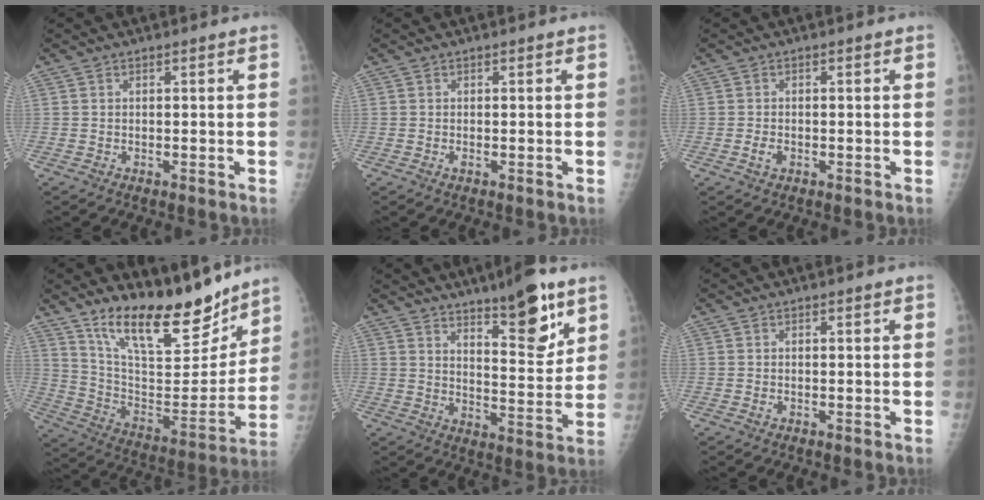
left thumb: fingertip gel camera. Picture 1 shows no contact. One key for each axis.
{"total": 0.6, "fx": -0.1, "fy": 0.3, "fz": 0.5, "tx": -0.008, "ty": -0.001, "tz": -0.002}
{"total": 1.8, "fx": -0.6, "fy": 1.2, "fz": 1.2, "tx": -0.020, "ty": 0.001, "tz": -0.012}
{"total": 21.8, "fx": 16.6, "fy": 7.2, "fz": 12.2, "tx": -0.149, "ty": -0.100, "tz": 0.283}
{"total": 12.9, "fx": 8.3, "fy": 3.6, "fz": 9.2, "tx": -0.107, "ty": -0.059, "tz": 0.128}
{"total": 0.6, "fx": -0.1, "fy": 0.4, "fz": 0.4, "tx": -0.005, "ty": 0.000, "tz": -0.001}